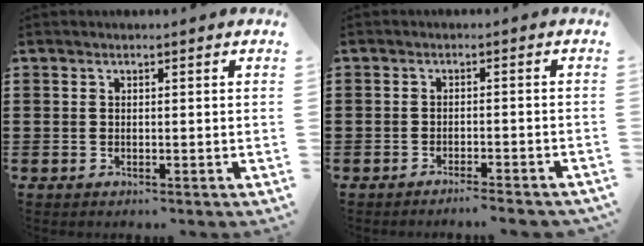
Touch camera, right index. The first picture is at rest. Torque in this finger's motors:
{"motor_torque": [1.33, 0.81, 0.13, 0.02]}